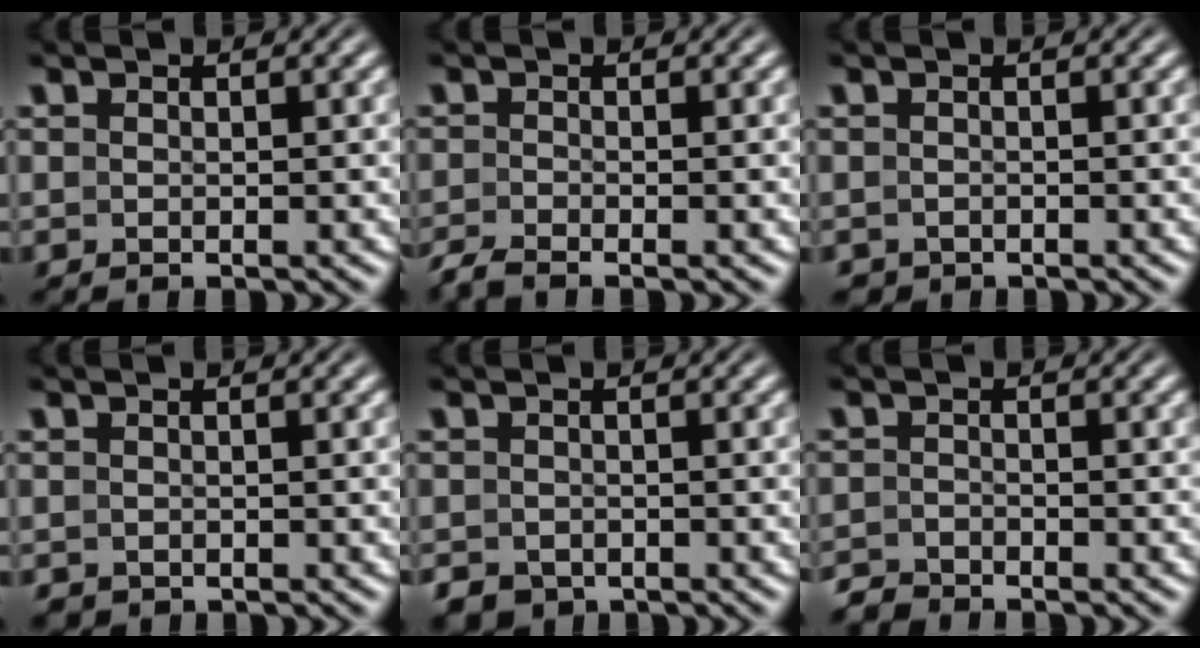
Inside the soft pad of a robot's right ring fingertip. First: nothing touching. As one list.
[{"total": 2.2, "force": [-1.9, 0.7, 0.7], "torque": [-0.015, -0.006, -0.033]}, {"total": 1.8, "force": [-1.4, 1.1, 0.1], "torque": [-0.012, -0.019, -0.016]}, {"total": 1.6, "force": [-1.2, 1.1, 0.2], "torque": [-0.016, -0.017, -0.013]}, {"total": 3.3, "force": [-2.6, 1.9, 0.6], "torque": [-0.015, -0.023, -0.034]}, {"total": 2.1, "force": [-2.0, 0.3, -0.2], "torque": [0.002, -0.010, -0.036]}]